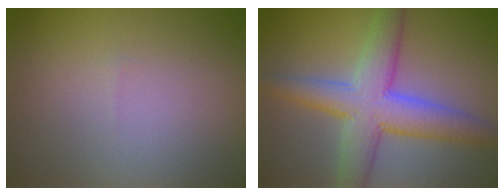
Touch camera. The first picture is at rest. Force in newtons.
{"total": 6.5, "press": 6.5, "slide": 0.4}